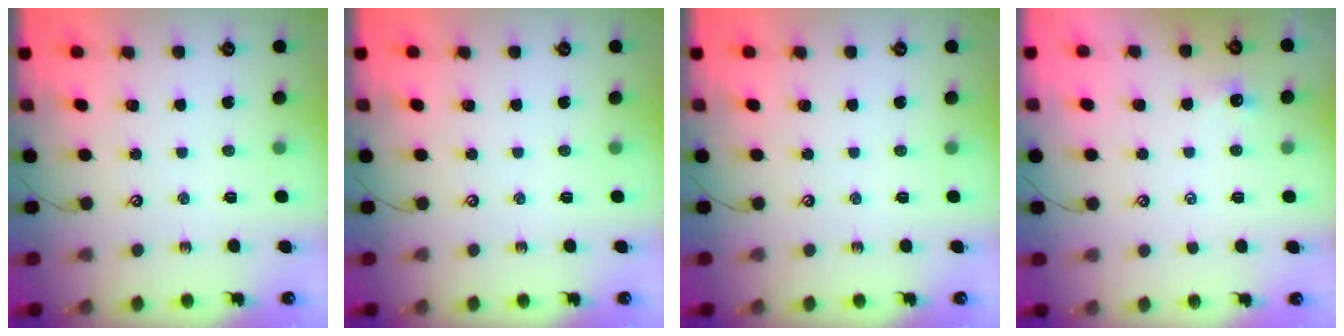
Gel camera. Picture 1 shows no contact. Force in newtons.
{"total": 0.0}
{"total": 0.0}
{"total": 0.0}